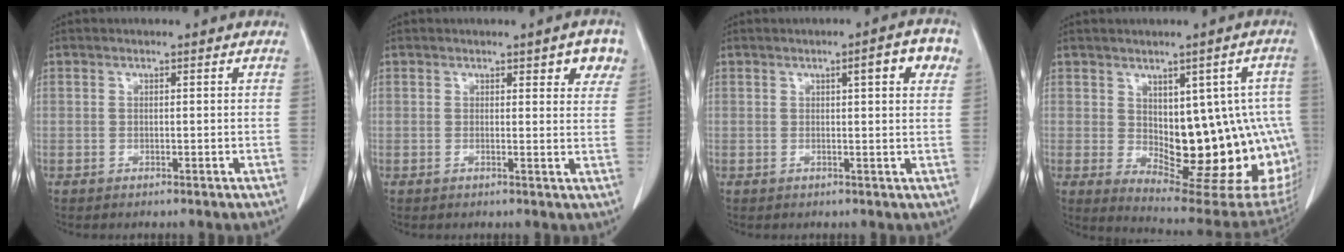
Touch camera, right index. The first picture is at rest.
{"total": 4.3, "force": [2.3, 0.9, 3.5], "torque": [-0.030, -0.001, 0.022]}
{"total": 5.2, "force": [2.0, 0.4, 4.8], "torque": [-0.058, 0.007, 0.019]}
{"total": 19.4, "force": [-1.4, 8.4, 17.5], "torque": [-0.151, 0.013, 0.010]}